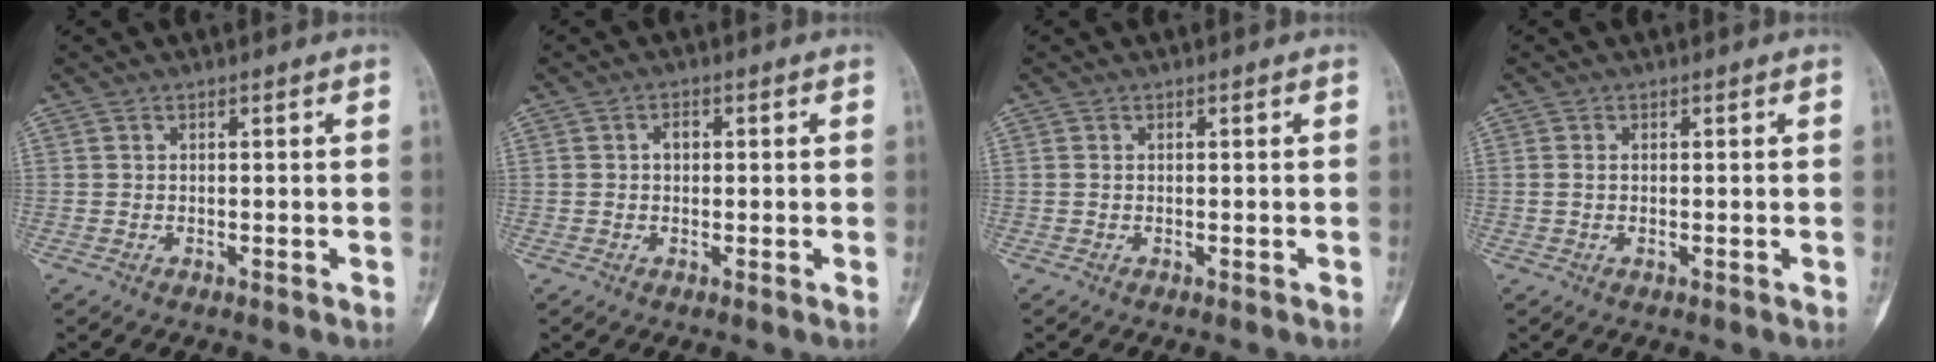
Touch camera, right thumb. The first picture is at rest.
{"total": 1.8, "force": [0.2, 1.2, 1.3], "torque": [-0.016, 0.003, 0.000]}
{"total": 0.0}
{"total": 0.8, "force": [0.0, 0.4, 0.7], "torque": [-0.021, -0.001, 0.001]}